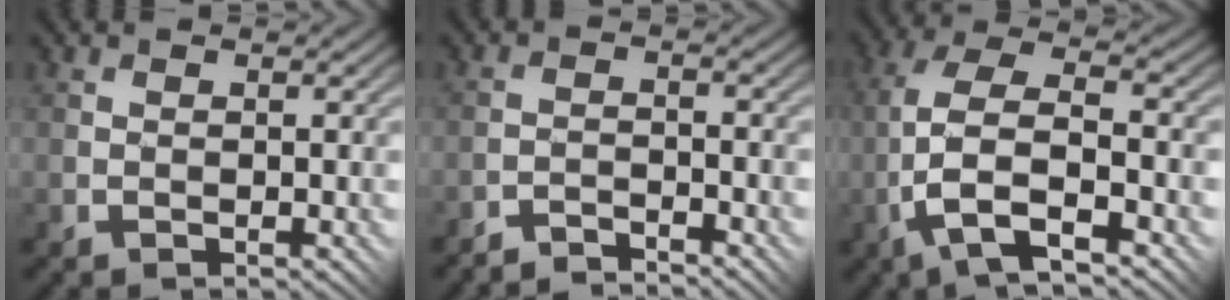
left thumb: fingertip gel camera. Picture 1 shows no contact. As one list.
[{"total": 2.8, "force": [-2.8, -0.2, 0.2], "torque": [0.001, 0.013, -0.058]}, {"total": 9.6, "force": [-3.5, 3.9, 8.0], "torque": [-0.177, 0.014, -0.069]}]